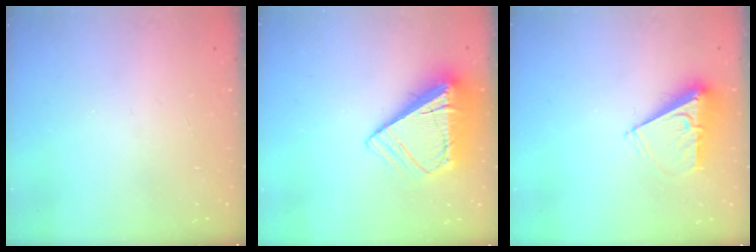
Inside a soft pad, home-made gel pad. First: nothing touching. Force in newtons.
{"total": 12.3, "press": 12.2, "slide": 1.5}
{"total": 6.7, "press": 6.7, "slide": 0.7}